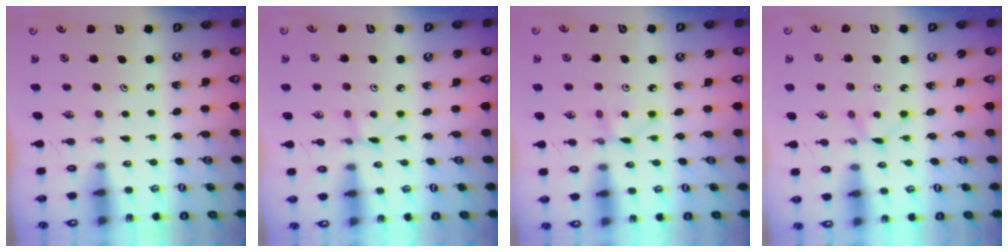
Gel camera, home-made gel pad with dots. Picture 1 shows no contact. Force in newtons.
{"total": 2.9, "press": 2.9, "slide": 0.4}
{"total": 2.3, "press": 2.3, "slide": 0.0}
{"total": 1.8, "press": 1.8, "slide": 0.3}